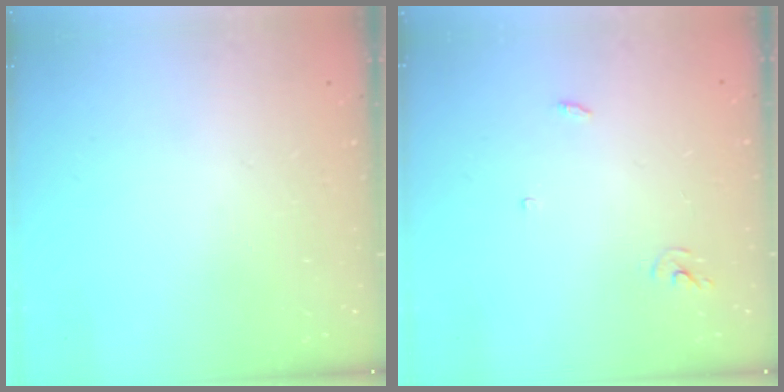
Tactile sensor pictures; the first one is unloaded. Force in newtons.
{"total": 3.0, "press": 3.0, "slide": 0.2}